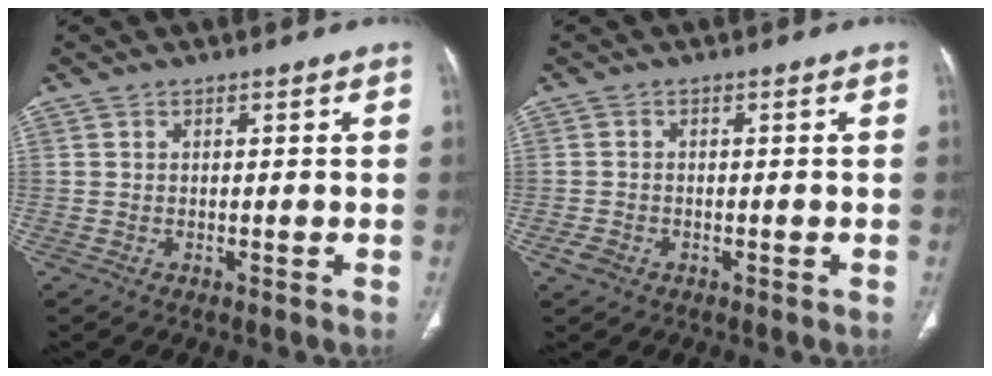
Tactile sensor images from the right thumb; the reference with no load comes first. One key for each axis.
{"total": 2.0, "fx": -1.0, "fy": 1.5, "fz": 0.9, "tx": -0.016, "ty": 0.004, "tz": -0.016}